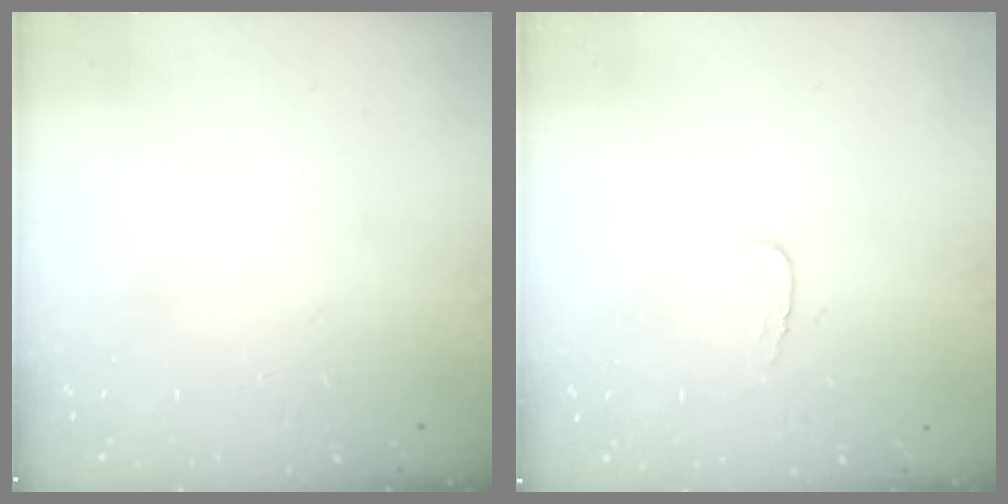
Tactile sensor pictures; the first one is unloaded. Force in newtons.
{"total": 3.9, "press": 3.9, "slide": 0.4}